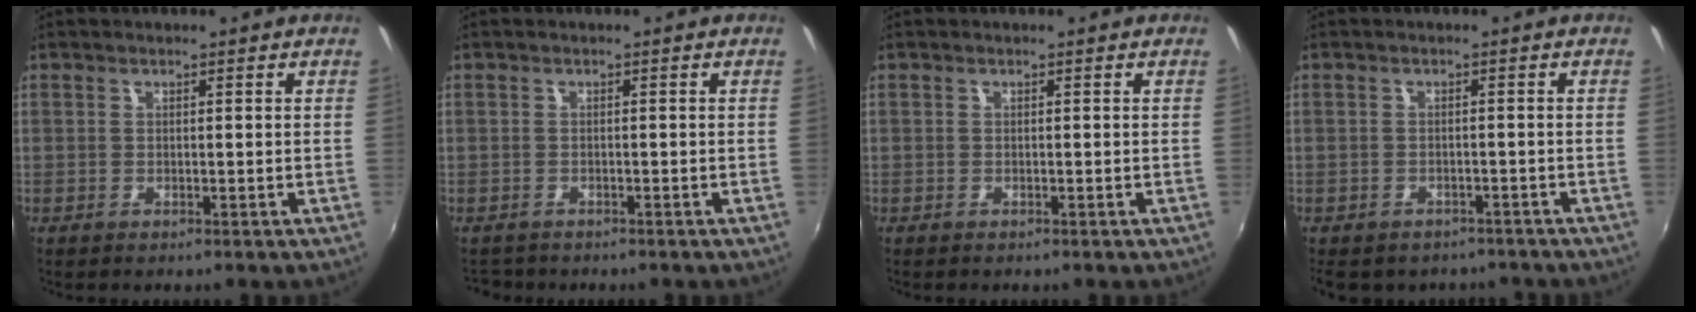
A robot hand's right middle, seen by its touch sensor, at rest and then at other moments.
{"total": 2.1, "force": [-1.9, 0.8, 0.4], "torque": [-0.012, -0.007, -0.029]}
{"total": 0.0}
{"total": 6.6, "force": [-5.3, 3.3, 2.3], "torque": [-0.053, -0.016, -0.065]}